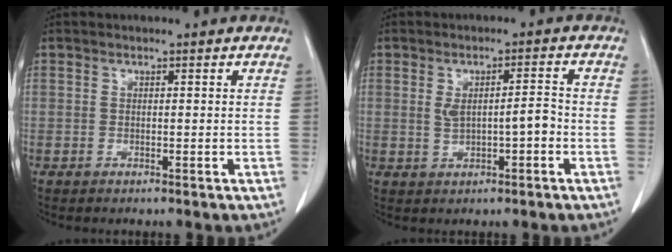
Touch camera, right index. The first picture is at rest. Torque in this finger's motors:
{"motor_torque": [0.12, 0.02, 0.08, 0.03]}